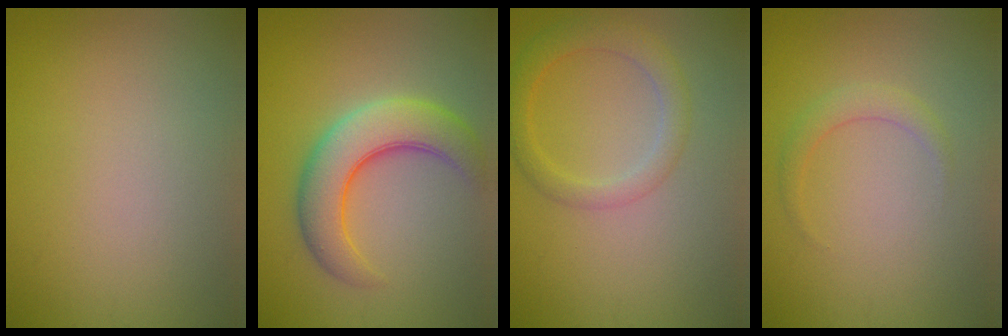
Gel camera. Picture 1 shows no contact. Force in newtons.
{"total": 6.4, "press": 6.4, "slide": 0.3}
{"total": 3.0, "press": 3.0, "slide": 0.2}
{"total": 1.5, "press": 1.5, "slide": 0.1}